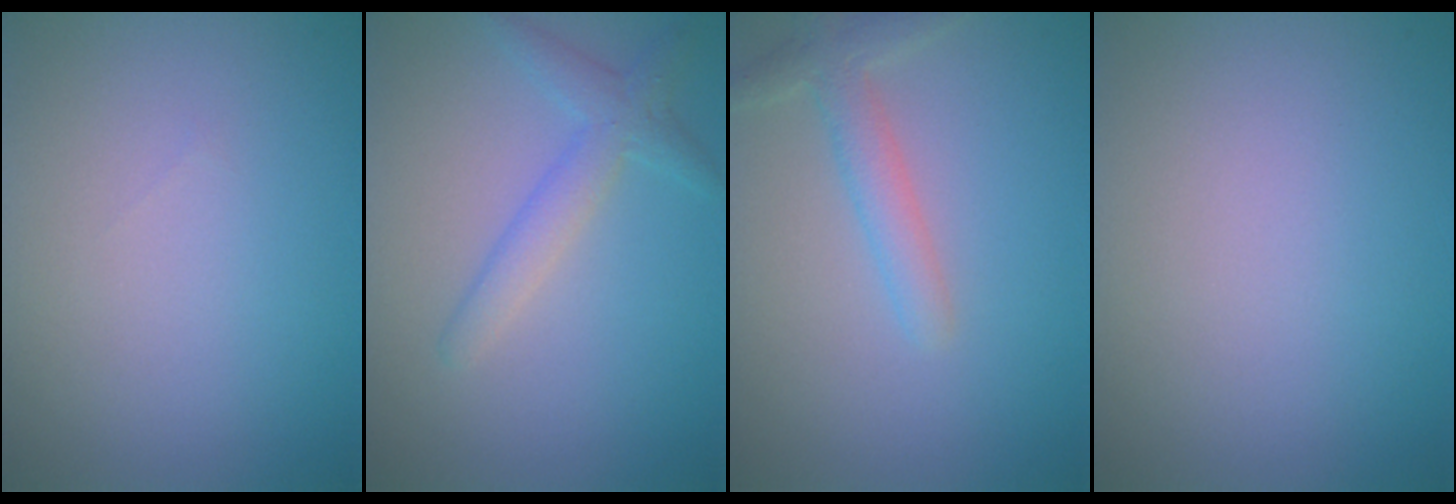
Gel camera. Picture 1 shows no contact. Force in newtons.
{"total": 2.6, "press": 2.6, "slide": 0.1}
{"total": 2.6, "press": 2.5, "slide": 0.2}
{"total": 0.0}